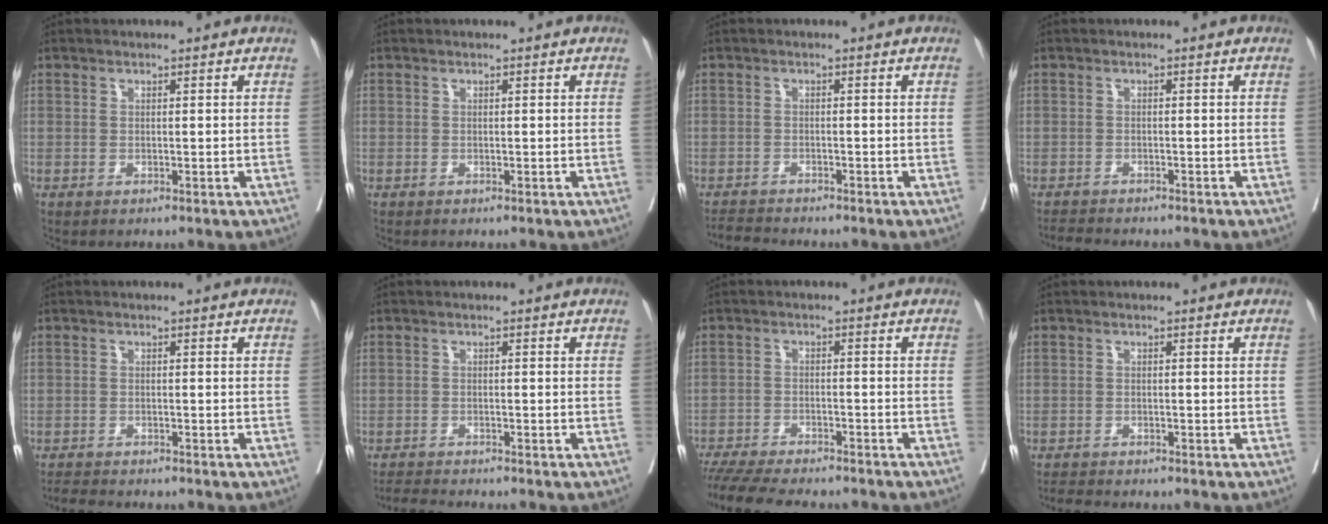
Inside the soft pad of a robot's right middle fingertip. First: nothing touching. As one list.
[{"total": 0.0}, {"total": 2.8, "force": [-2.8, -0.4, 0.2], "torque": [-0.005, -0.017, -0.049]}, {"total": 3.7, "force": [-3.6, 0.2, 1.0], "torque": [-0.015, -0.014, -0.058]}, {"total": 4.2, "force": [-4.0, 0.2, 1.2], "torque": [-0.018, -0.015, -0.064]}, {"total": 3.9, "force": [-3.8, -0.5, 0.9], "torque": [-0.016, -0.020, -0.063]}, {"total": 15.3, "force": [-13.6, 2.5, 6.6], "torque": [-0.120, -0.024, -0.194]}, {"total": 4.2, "force": [-3.9, 0.5, 1.3], "torque": [-0.020, -0.013, -0.062]}]